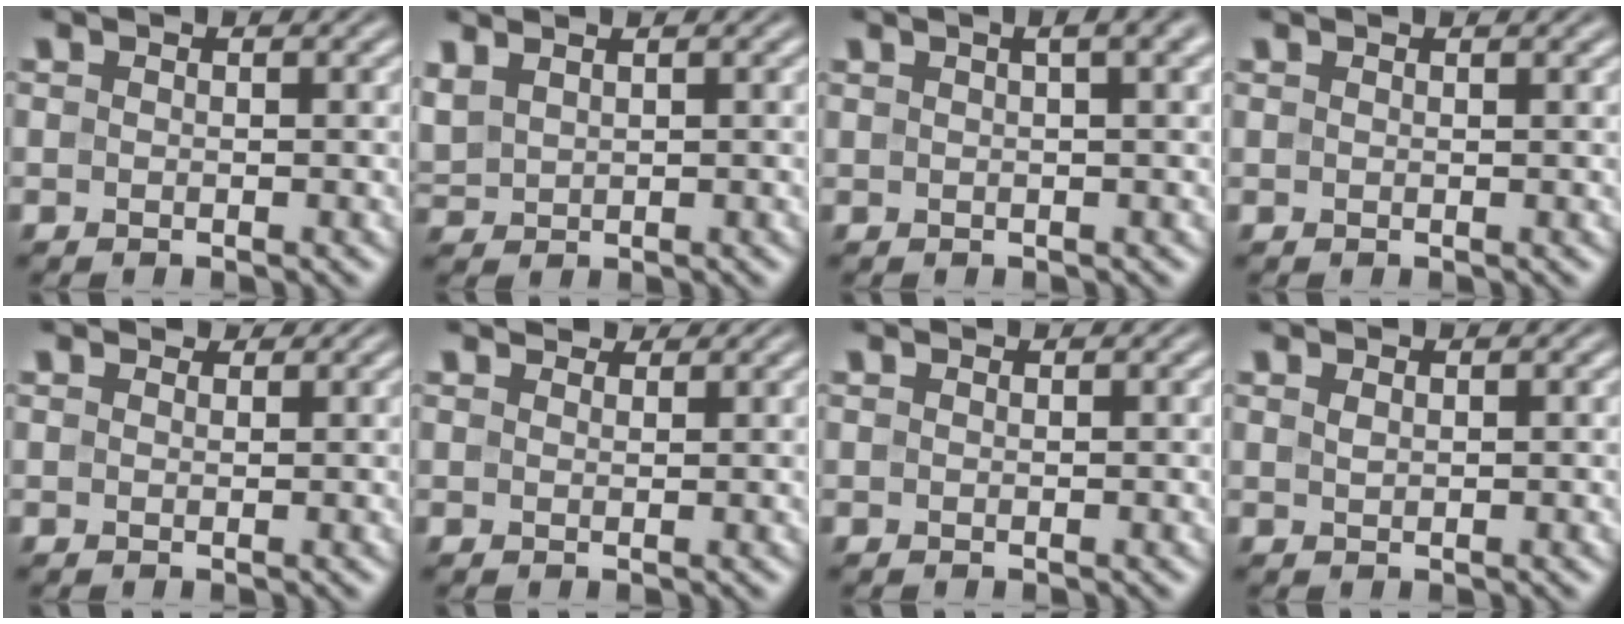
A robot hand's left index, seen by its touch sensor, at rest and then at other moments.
{"total": 2.0, "force": [1.5, 0.9, 1.0], "torque": [-0.031, 0.008, 0.039]}
{"total": 7.4, "force": [3.4, 3.5, 5.6], "torque": [-0.033, 0.044, 0.014]}
{"total": 1.3, "force": [1.1, 0.4, 0.6], "torque": [-0.005, 0.001, 0.007]}
{"total": 2.0, "force": [1.7, 0.8, 0.6], "torque": [-0.014, -0.002, 0.019]}
{"total": 2.8, "force": [2.5, 0.8, 0.8], "torque": [-0.017, -0.002, 0.035]}
{"total": 1.2, "force": [1.1, 0.2, 0.3], "torque": [-0.013, 0.000, 0.011]}
{"total": 0.7, "force": [0.6, 0.2, 0.4], "torque": [-0.011, 0.001, 0.012]}